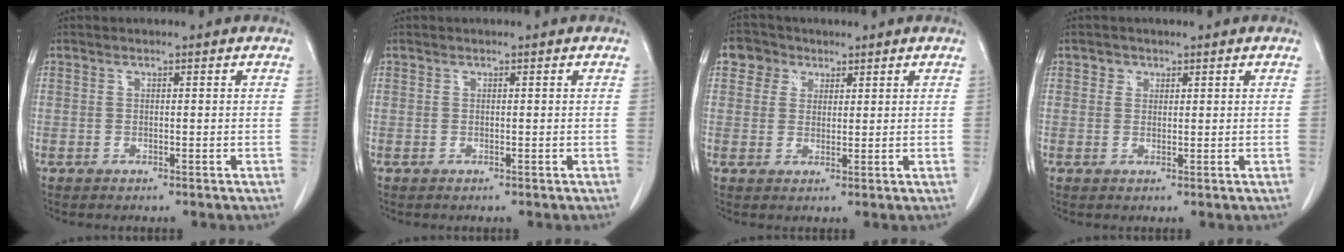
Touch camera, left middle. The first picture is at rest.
{"total": 0.0}
{"total": 4.1, "force": [2.2, 3.5, 0.6], "torque": [-0.012, 0.012, 0.038]}
{"total": 1.4, "force": [0.8, 1.2, 0.2], "torque": [0.006, -0.003, 0.007]}